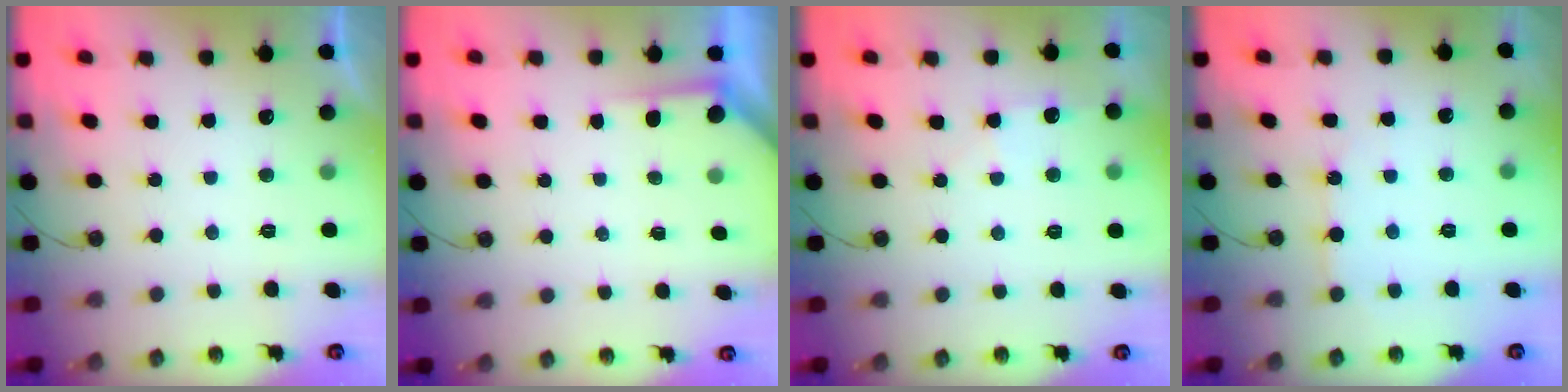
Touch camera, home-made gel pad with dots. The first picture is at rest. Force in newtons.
{"total": 1.8, "press": 1.8, "slide": 0.3}
{"total": 4.9, "press": 4.9, "slide": 0.7}
{"total": 5.0, "press": 5.0, "slide": 0.3}